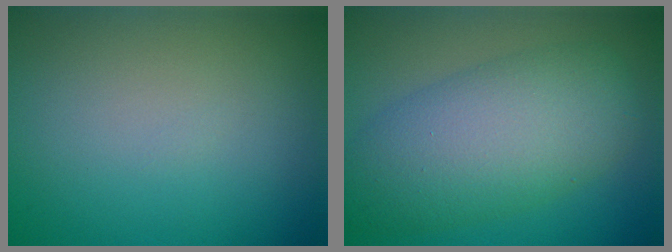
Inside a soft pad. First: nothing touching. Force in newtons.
{"total": 8.4, "press": 8.4, "slide": 0.0}